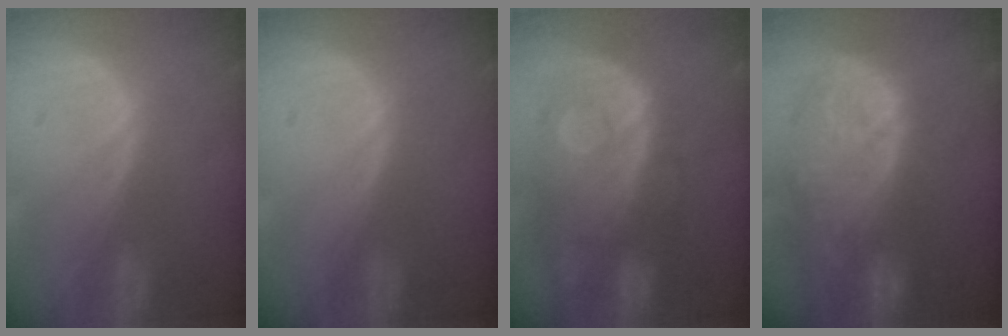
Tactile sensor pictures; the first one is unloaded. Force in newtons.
{"total": 0.0}
{"total": 11.3, "press": 9.7, "slide": 5.7}
{"total": 12.6, "press": 11.1, "slide": 5.9}